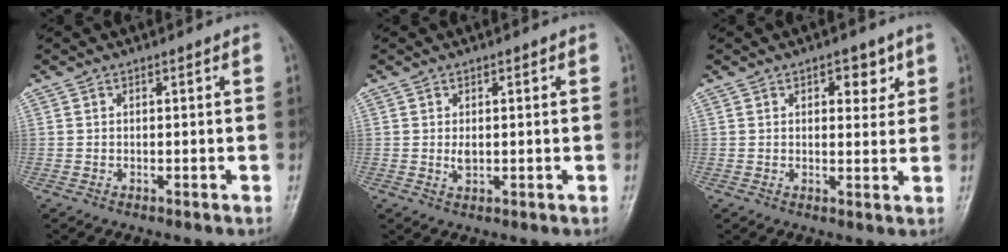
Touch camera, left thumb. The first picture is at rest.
{"total": 2.0, "force": [0.2, 1.2, 1.5], "torque": [-0.022, -0.004, 0.004]}
{"total": 4.6, "force": [2.3, 2.6, 3.0], "torque": [-0.012, -0.010, 0.028]}